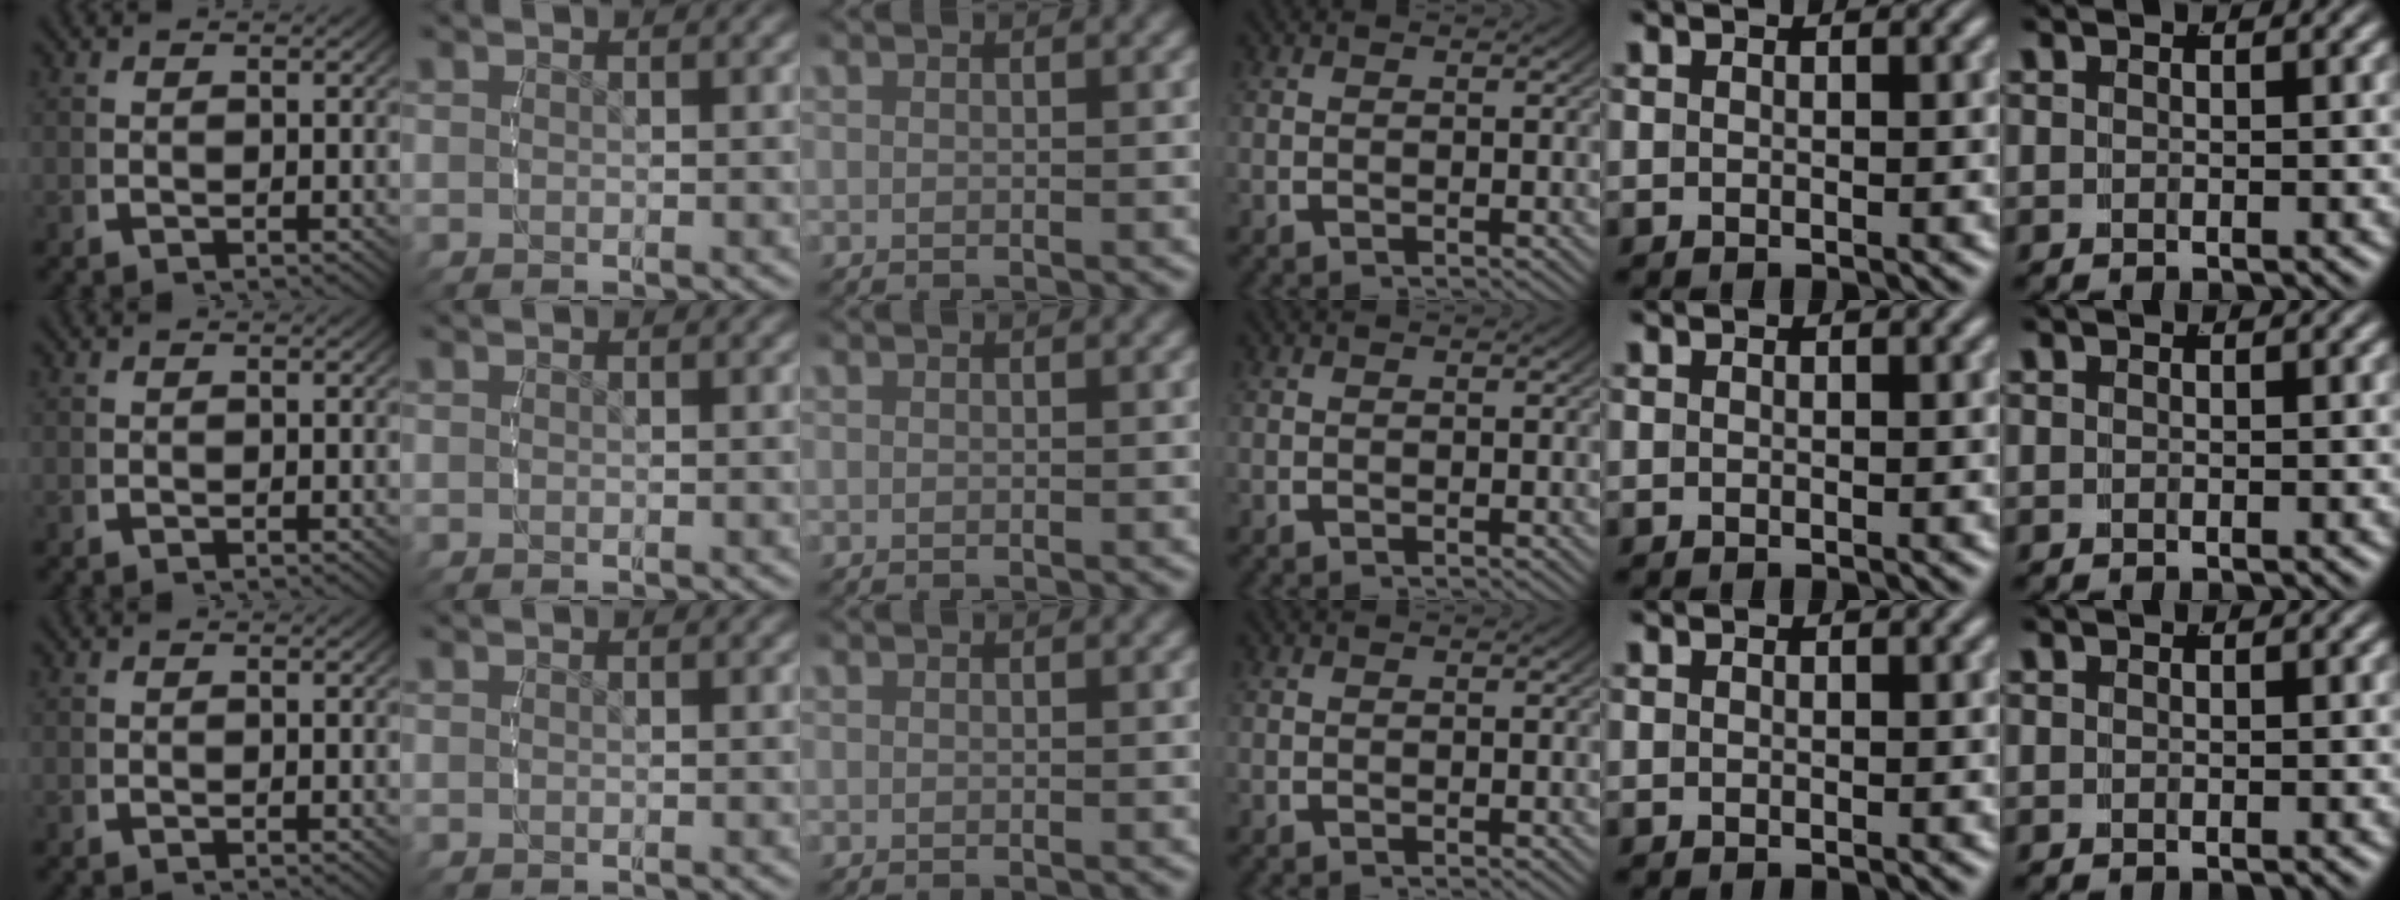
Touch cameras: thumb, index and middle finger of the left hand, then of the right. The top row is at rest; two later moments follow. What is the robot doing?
{"motion": "reach", "object": "paper"}